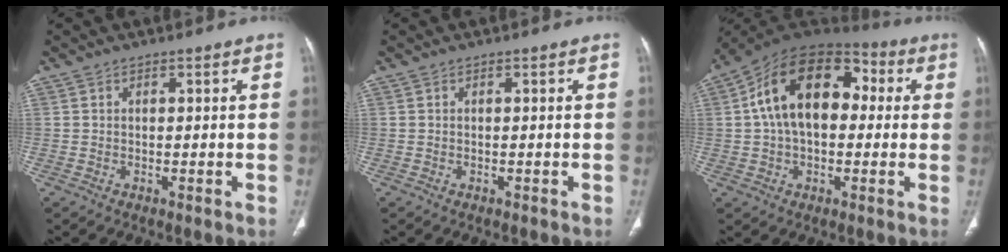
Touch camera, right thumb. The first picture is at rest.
{"total": 0.0}
{"total": 18.8, "force": [2.8, 11.9, 14.3], "torque": [-0.220, 0.042, 0.036]}